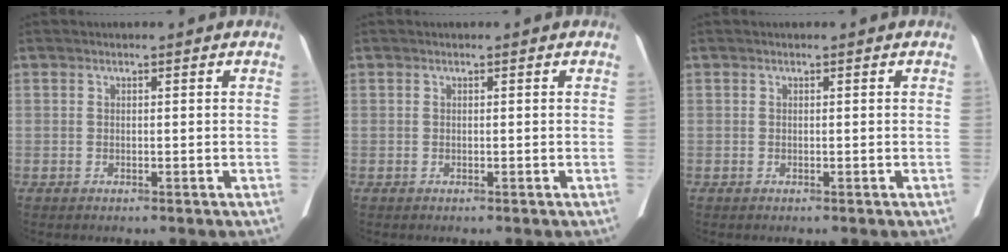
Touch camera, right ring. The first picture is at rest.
{"total": 0.0}
{"total": 0.0}